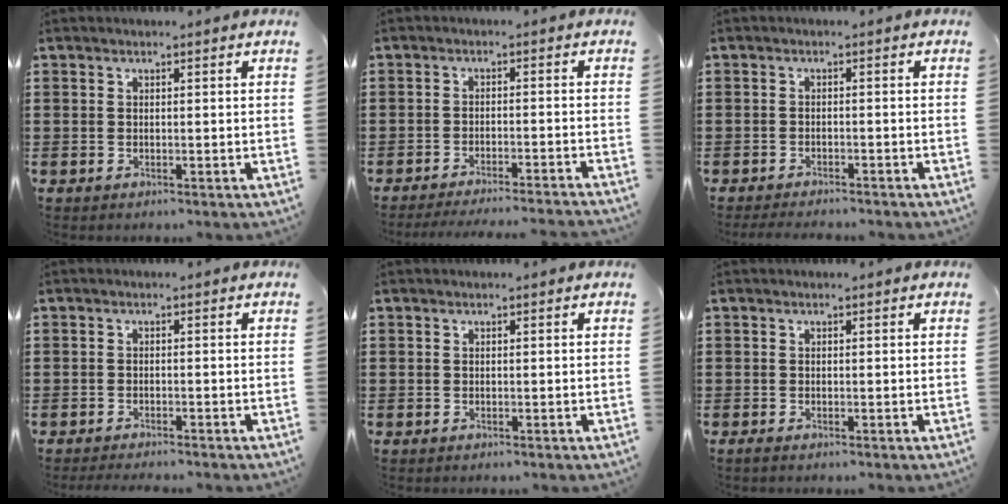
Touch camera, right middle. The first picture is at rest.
{"total": 2.8, "force": [-2.7, -0.4, 0.7], "torque": [-0.011, -0.001, -0.055]}
{"total": 1.7, "force": [-1.7, 0.0, 0.2], "torque": [-0.006, 0.000, -0.034]}
{"total": 1.2, "force": [-1.2, -0.1, 0.2], "torque": [-0.005, 0.000, -0.024]}
{"total": 0.0}
{"total": 0.0}